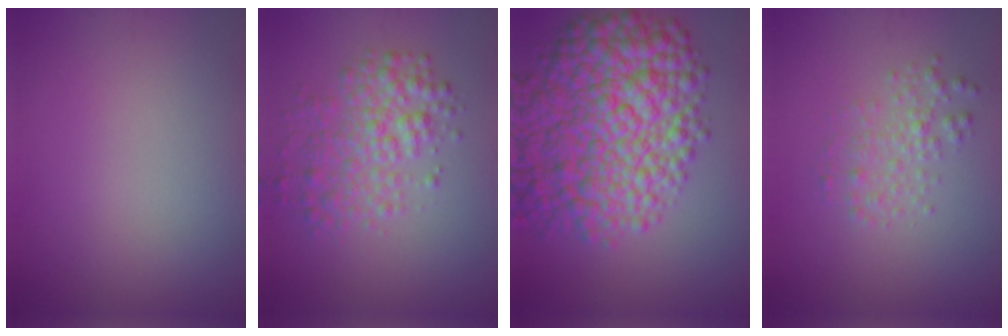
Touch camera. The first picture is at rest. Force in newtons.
{"total": 4.2, "press": 4.2, "slide": 0.1}
{"total": 11.5, "press": 11.4, "slide": 0.2}
{"total": 2.0, "press": 2.0, "slide": 0.1}